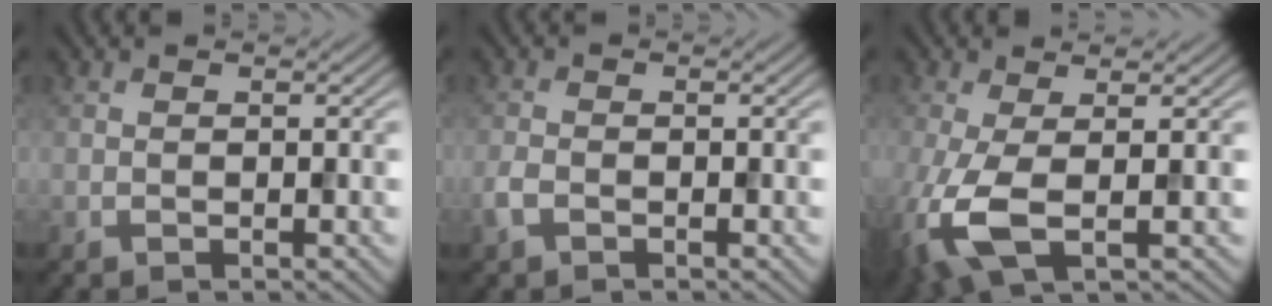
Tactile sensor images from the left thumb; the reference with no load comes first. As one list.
[{"total": 1.7, "force": [-1.0, 0.8, 1.0], "torque": [-0.026, -0.002, -0.025]}, {"total": 7.5, "force": [-1.3, 2.7, 6.9], "torque": [-0.170, -0.013, -0.027]}]